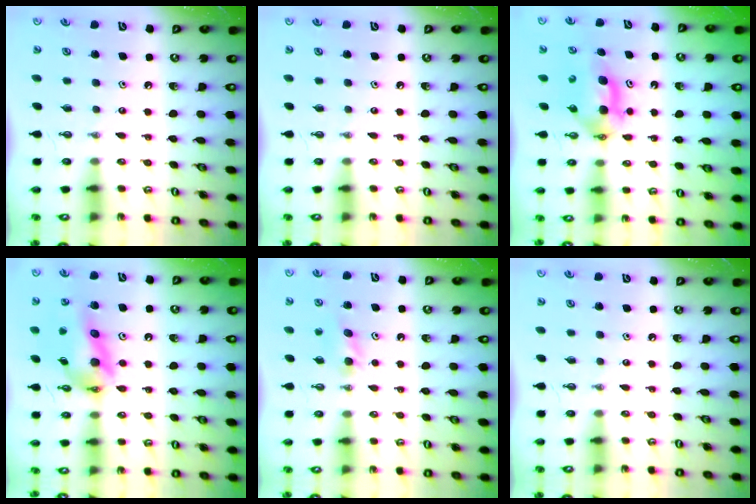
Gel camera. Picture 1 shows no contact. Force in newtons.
{"total": 0.0}
{"total": 5.5, "press": 5.1, "slide": 2.0}
{"total": 15.6, "press": 15.4, "slide": 2.1}
{"total": 4.0, "press": 3.9, "slide": 0.6}
{"total": 0.0}